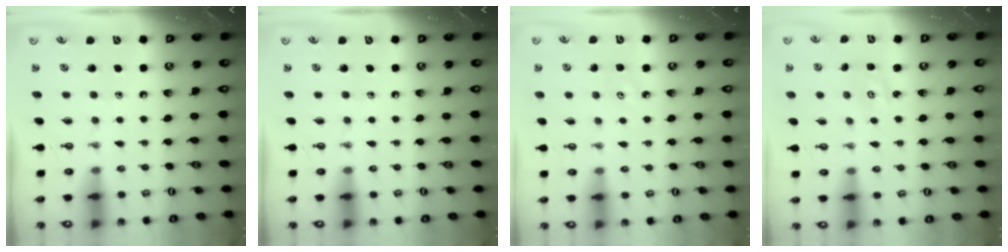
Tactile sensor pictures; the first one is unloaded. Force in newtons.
{"total": 0.0}
{"total": 3.6, "press": 3.6, "slide": 0.4}
{"total": 1.1, "press": 1.1, "slide": 0.3}